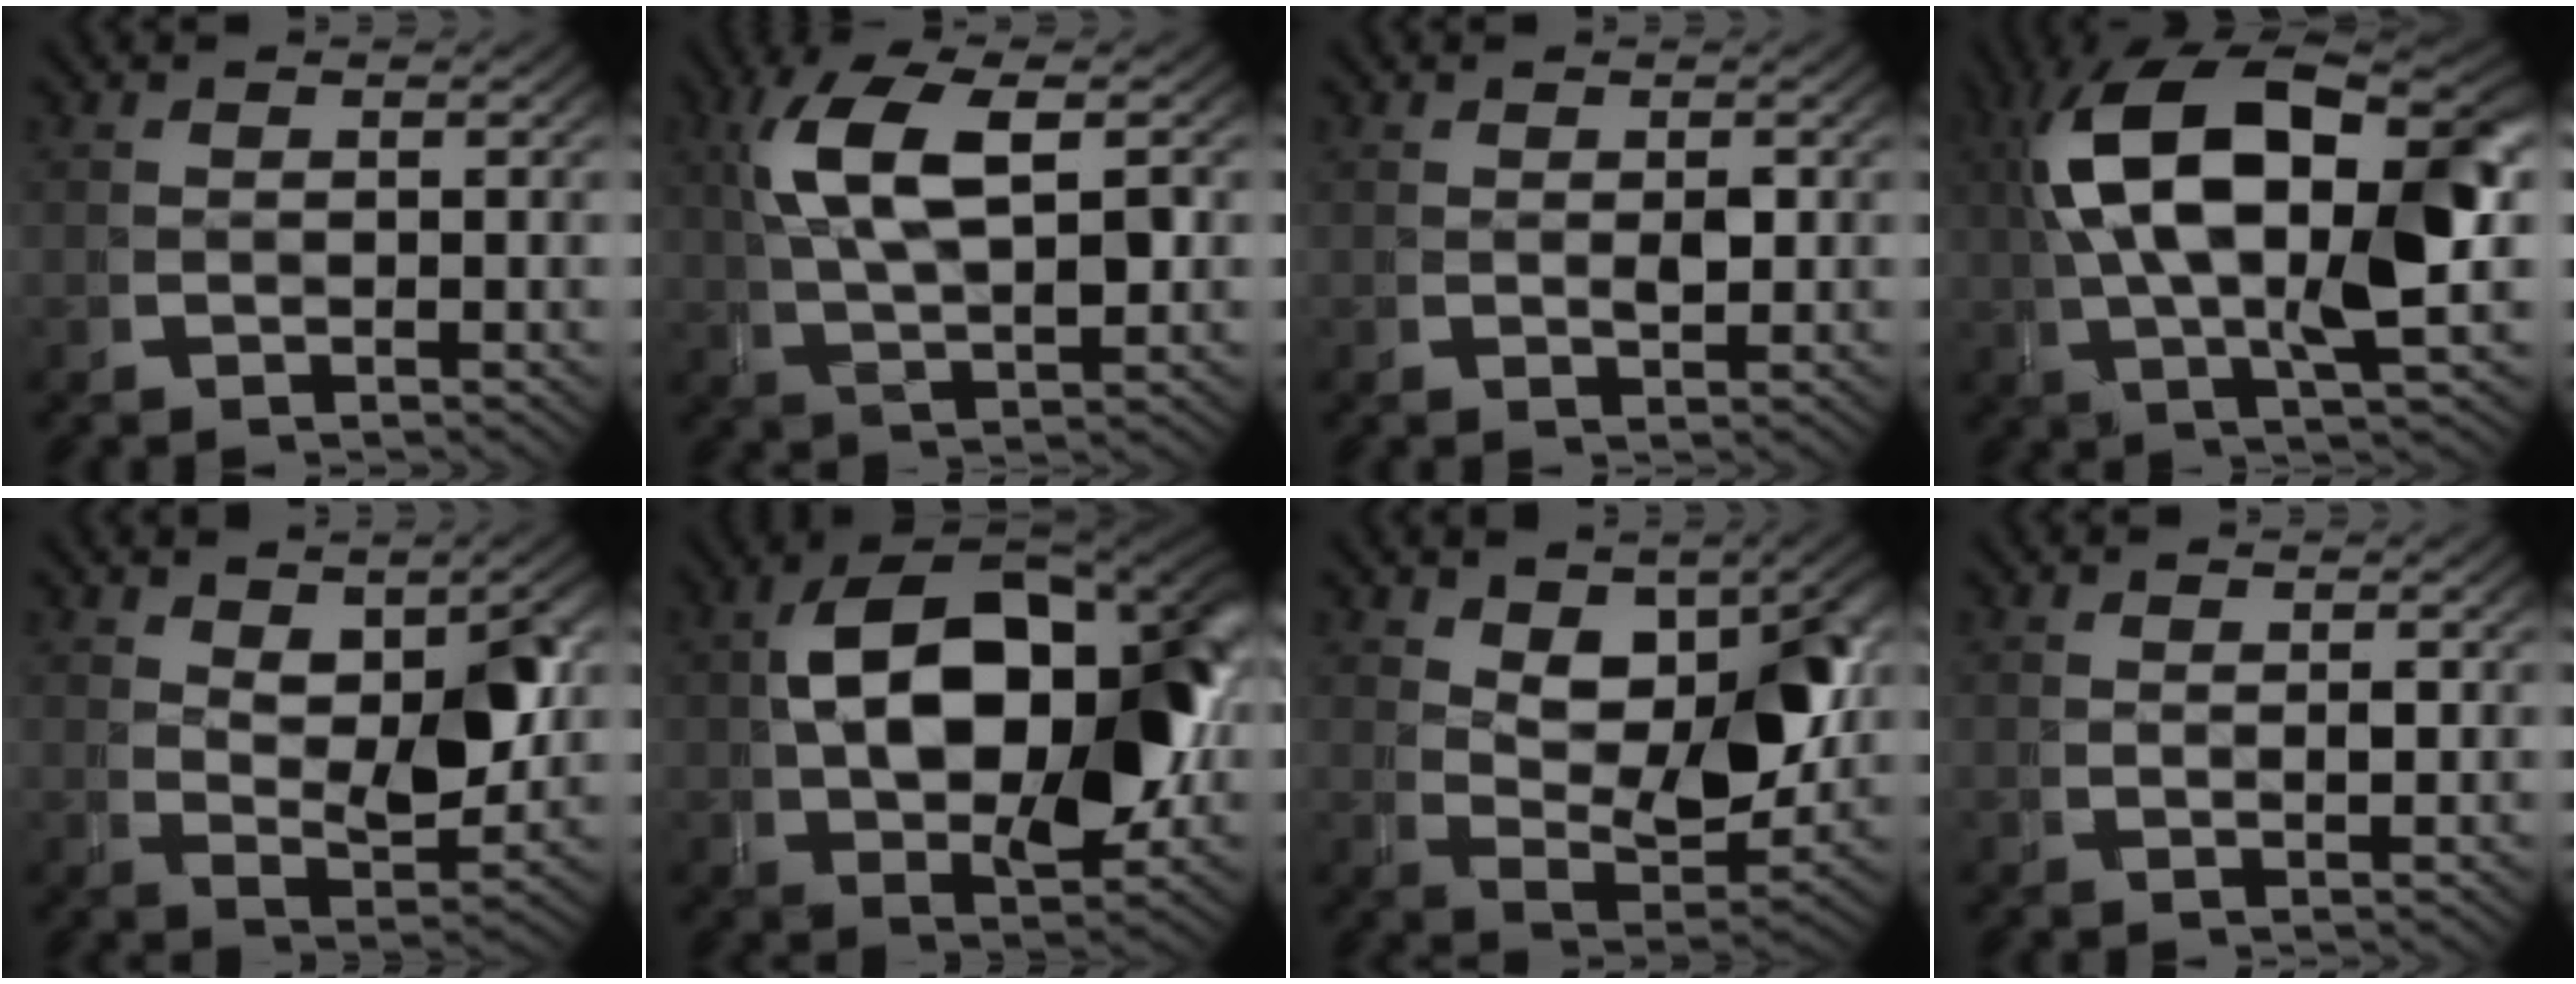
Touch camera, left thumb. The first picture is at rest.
{"total": 6.8, "force": [2.0, 2.9, 5.9], "torque": [-0.113, 0.014, 0.038]}
{"total": 1.1, "force": [0.4, 0.6, 0.7], "torque": [-0.015, -0.004, 0.012]}
{"total": 15.1, "force": [2.2, 7.4, 13.0], "torque": [-0.229, -0.005, 0.034]}
{"total": 4.1, "force": [1.7, 1.6, 3.3], "torque": [-0.055, -0.008, 0.036]}
{"total": 17.5, "force": [0.8, 10.5, 14.0], "torque": [-0.222, -0.029, 0.028]}
{"total": 6.8, "force": [1.8, 3.4, 5.6], "torque": [-0.103, -0.025, 0.043]}
{"total": 0.5, "force": [0.5, -0.1, 0.1], "torque": [-0.001, 0.006, 0.009]}